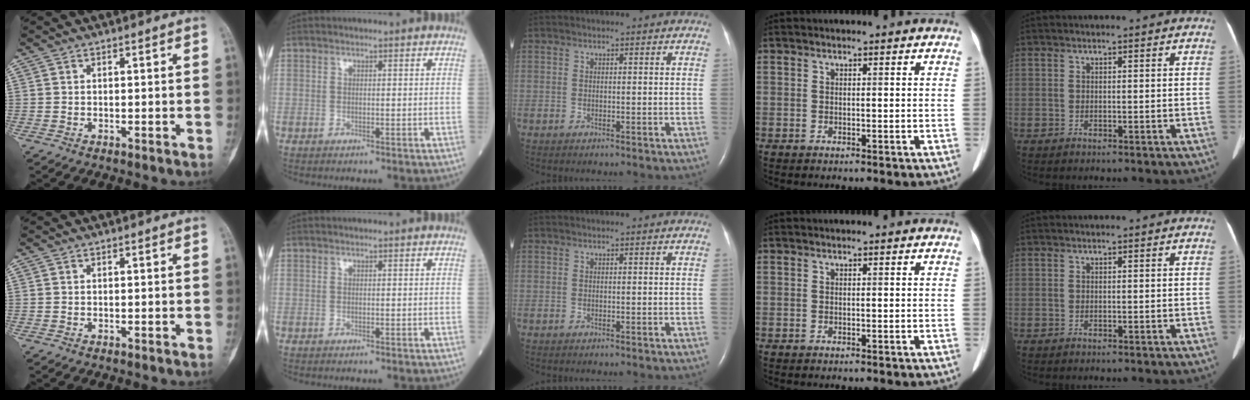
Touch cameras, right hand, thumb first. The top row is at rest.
{}